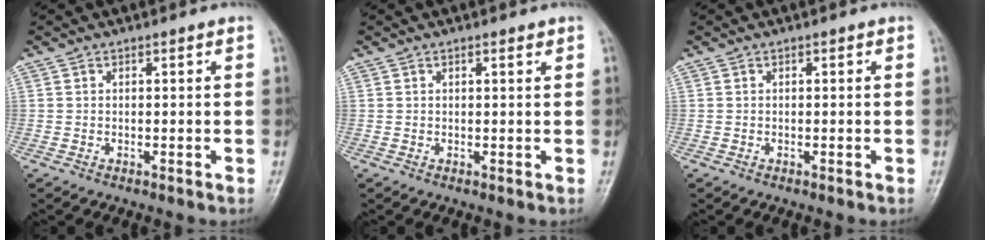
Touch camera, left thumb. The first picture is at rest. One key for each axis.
{"total": 0.9, "fx": 0.6, "fy": 0.3, "fz": 0.7, "tx": -0.011, "ty": 0.000, "tz": 0.007}
{"total": 0.0}